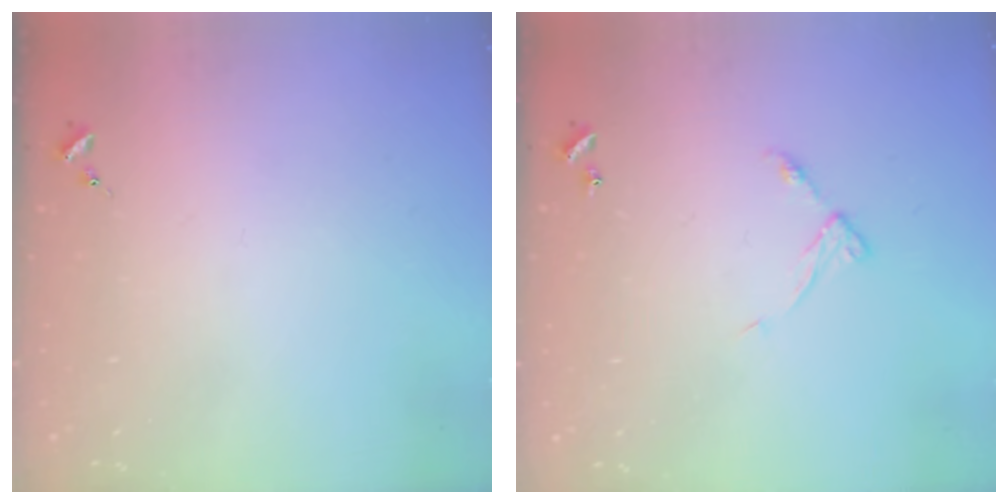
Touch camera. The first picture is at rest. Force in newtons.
{"total": 6.5, "press": 6.5, "slide": 0.5}